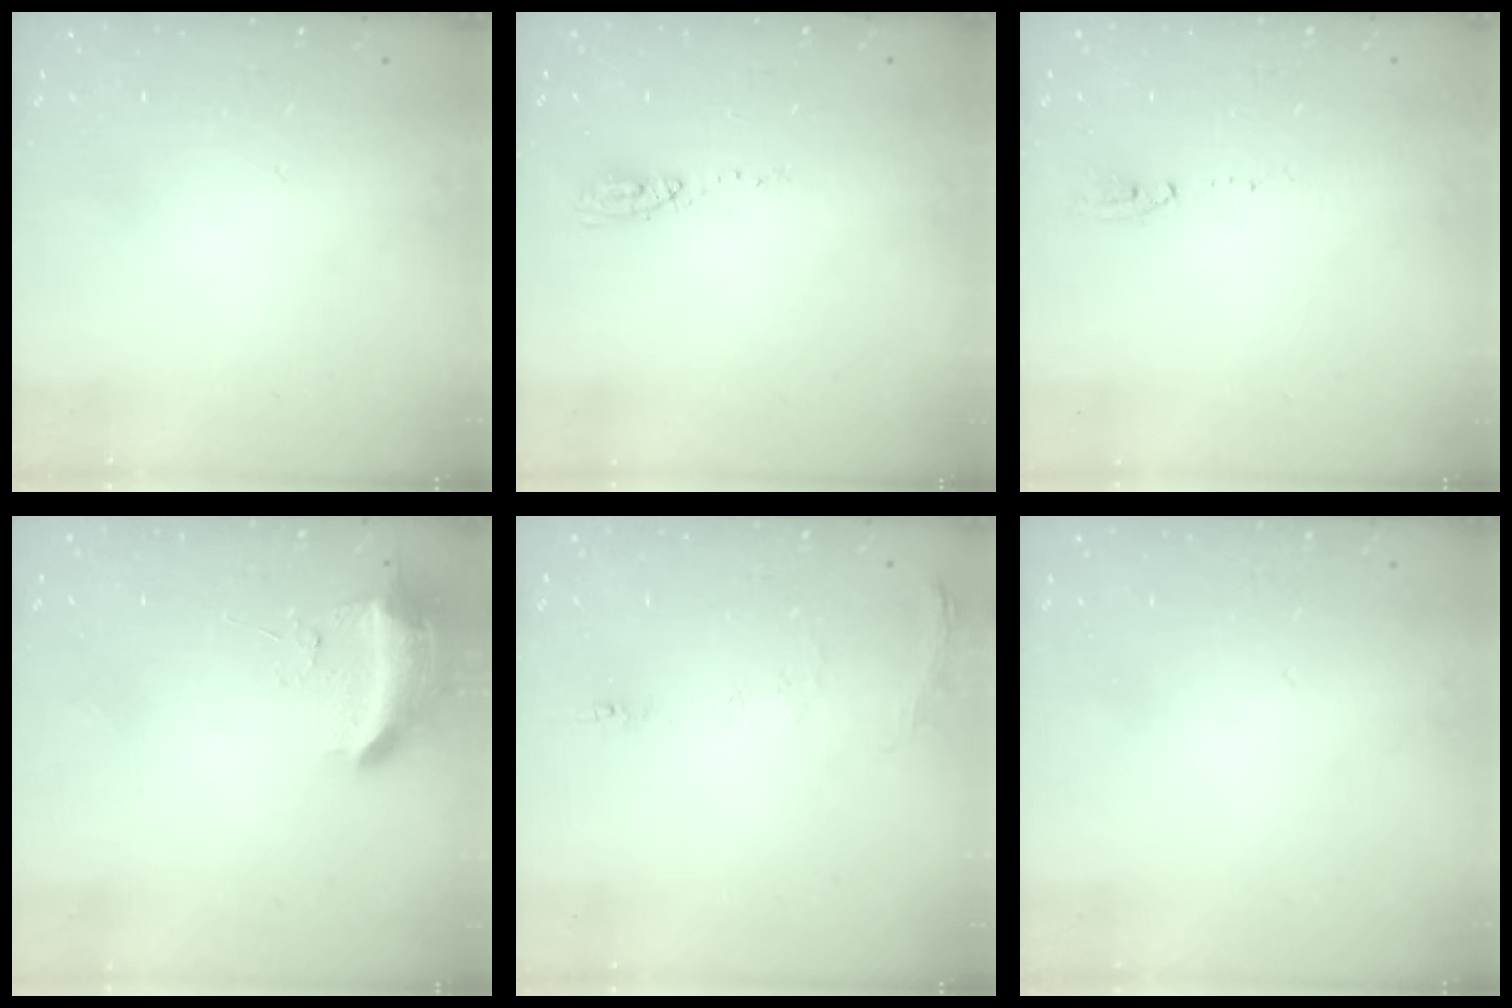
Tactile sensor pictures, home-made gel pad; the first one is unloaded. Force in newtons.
{"total": 3.9, "press": 3.7, "slide": 1.2}
{"total": 6.0, "press": 5.8, "slide": 1.5}
{"total": 9.5, "press": 9.4, "slide": 1.8}
{"total": 7.4, "press": 7.4, "slide": 0.8}
{"total": 0.0}